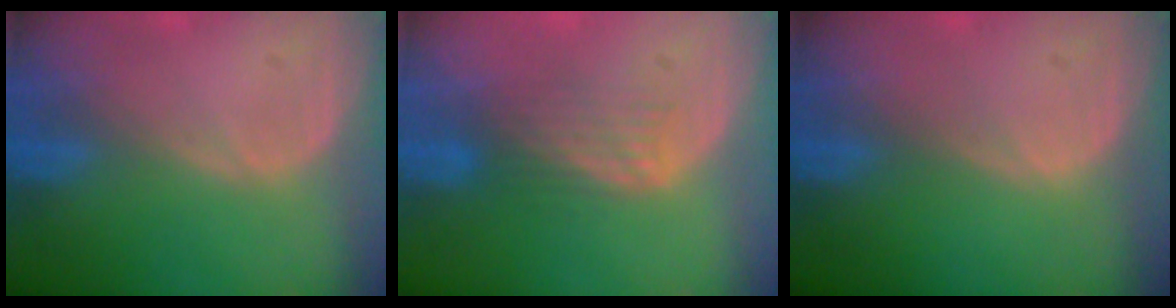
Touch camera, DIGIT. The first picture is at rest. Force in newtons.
{"total": 4.2, "press": 3.5, "slide": 2.4}
{"total": 0.0}